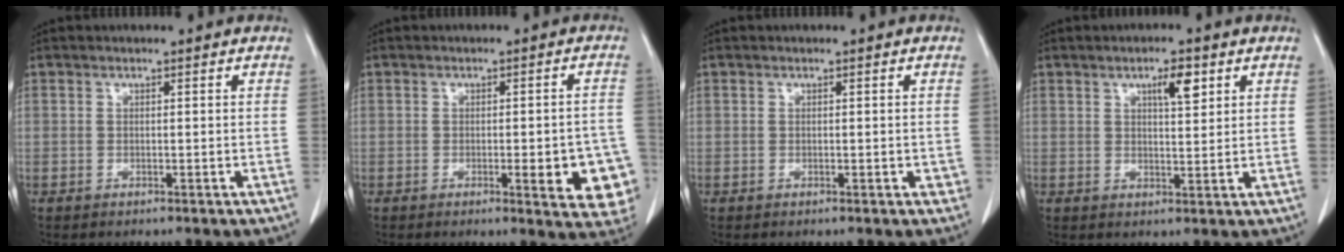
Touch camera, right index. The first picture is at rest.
{"total": 8.9, "force": [-2.7, 2.1, 8.2], "torque": [-0.077, 0.000, -0.031]}
{"total": 1.1, "force": [-0.1, 0.6, 0.9], "torque": [-0.010, 0.002, 0.003]}
{"total": 4.2, "force": [2.2, 1.1, 3.5], "torque": [-0.057, 0.000, 0.036]}